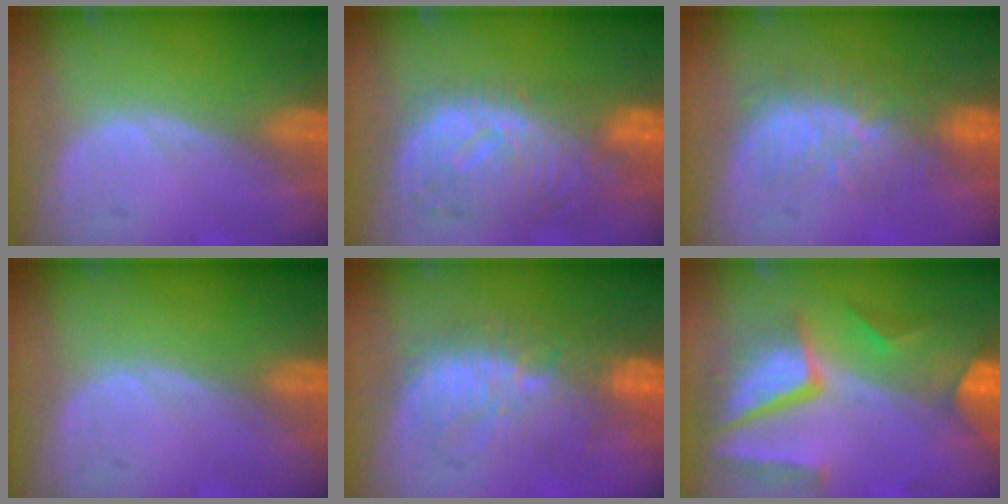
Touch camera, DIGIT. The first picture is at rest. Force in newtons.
{"total": 10.6, "press": 9.4, "slide": 4.8}
{"total": 8.2, "press": 7.2, "slide": 3.8}
{"total": 0.0}
{"total": 9.6, "press": 9.2, "slide": 2.8}
{"total": 10.4, "press": 8.8, "slide": 5.5}